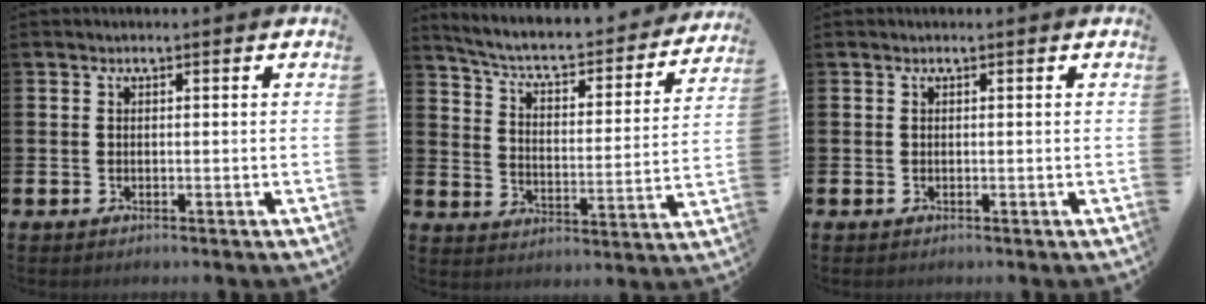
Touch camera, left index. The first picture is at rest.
{"total": 5.8, "force": [5.1, 1.3, 2.4], "torque": [-0.077, -0.041, 0.079]}
{"total": 0.0}